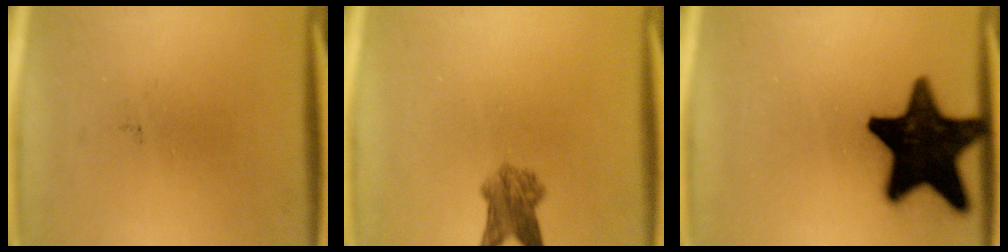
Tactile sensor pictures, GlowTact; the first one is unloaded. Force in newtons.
{"total": 4.6}
{"total": 20.1}